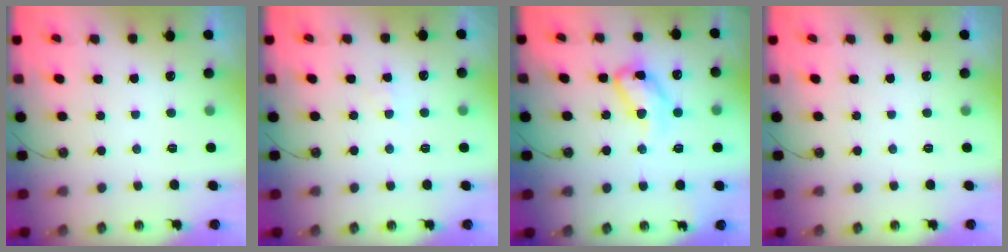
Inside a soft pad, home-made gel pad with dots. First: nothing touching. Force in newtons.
{"total": 2.9, "press": 2.9, "slide": 0.5}
{"total": 12.8, "press": 12.8, "slide": 0.9}
{"total": 0.0}